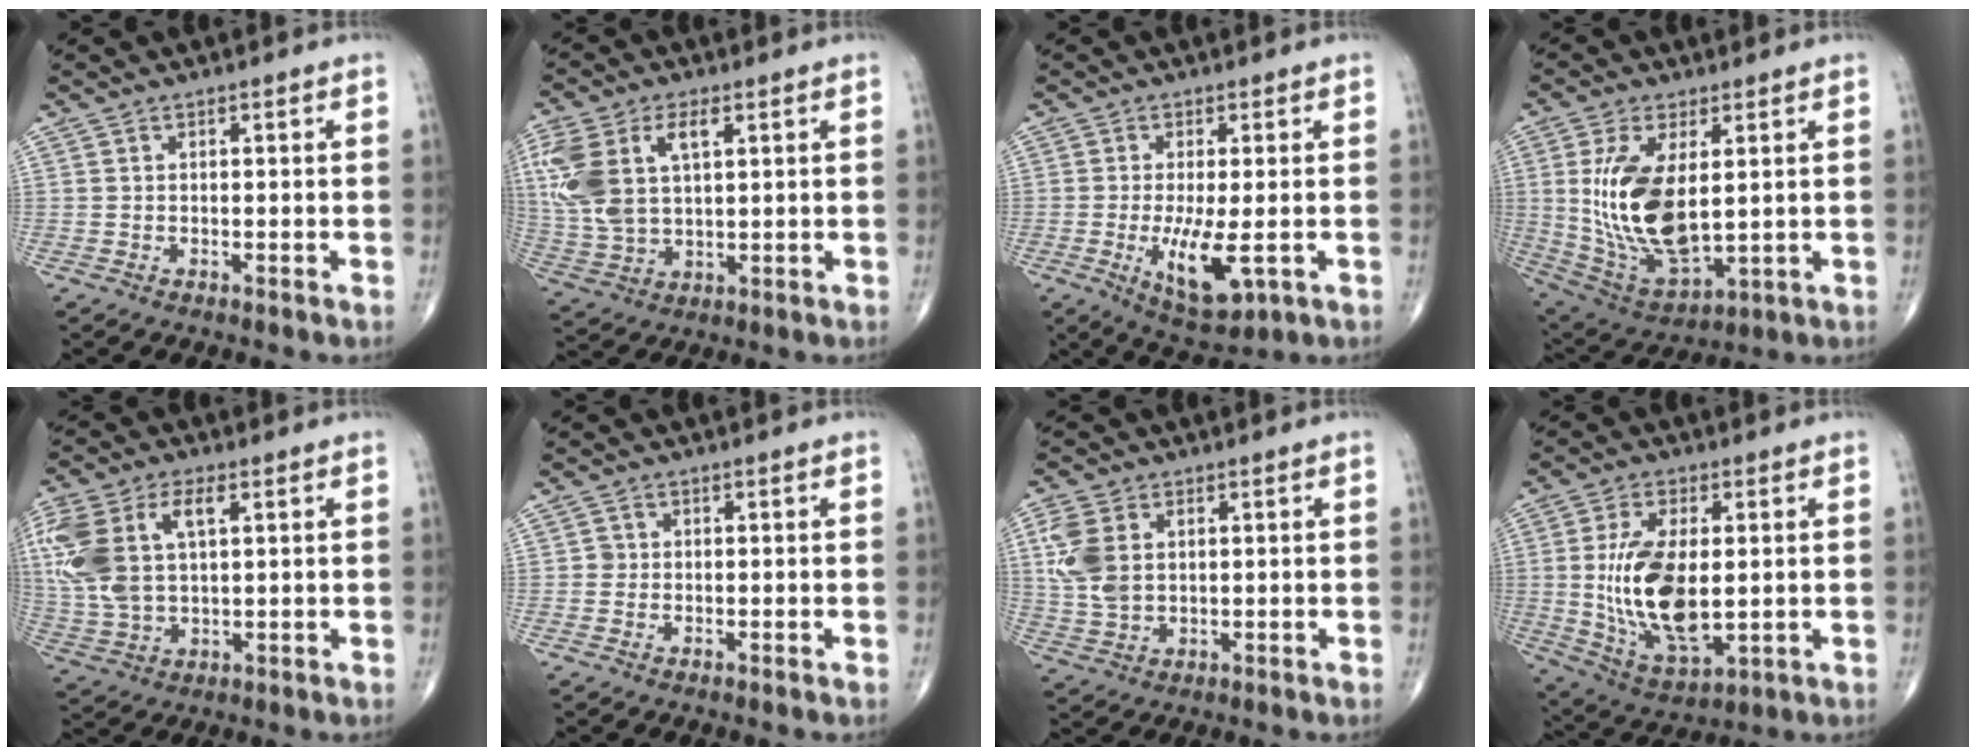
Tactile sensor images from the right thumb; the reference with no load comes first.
{"total": 15.2, "force": [4.6, 8.2, 11.9], "torque": [-0.271, 0.003, 0.094]}
{"total": 8.9, "force": [-1.8, 3.0, 8.2], "torque": [-0.146, -0.025, -0.021]}
{"total": 16.8, "force": [2.1, 8.1, 14.5], "torque": [-0.284, -0.021, 0.060]}
{"total": 17.0, "force": [4.5, 9.4, 13.5], "torque": [-0.317, 0.009, 0.087]}
{"total": 1.0, "force": [-0.1, 1.0, 0.2], "torque": [0.003, 0.003, -0.001]}
{"total": 8.5, "force": [1.9, 5.7, 6.0], "torque": [-0.130, -0.002, 0.044]}
{"total": 16.4, "force": [0.3, 8.0, 14.3], "torque": [-0.271, -0.020, 0.020]}